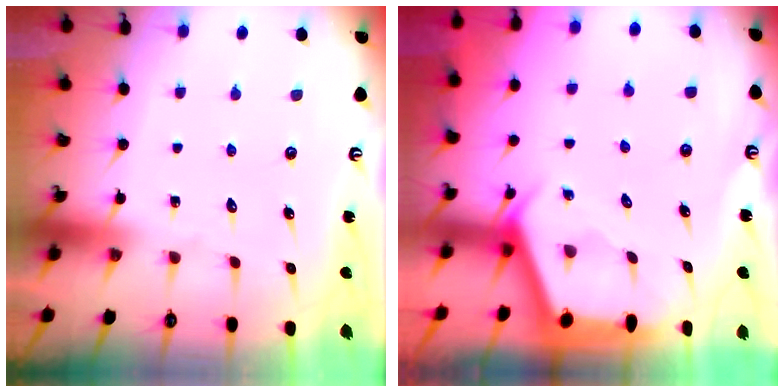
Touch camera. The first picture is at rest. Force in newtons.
{"total": 2.9, "press": 2.8, "slide": 0.4}